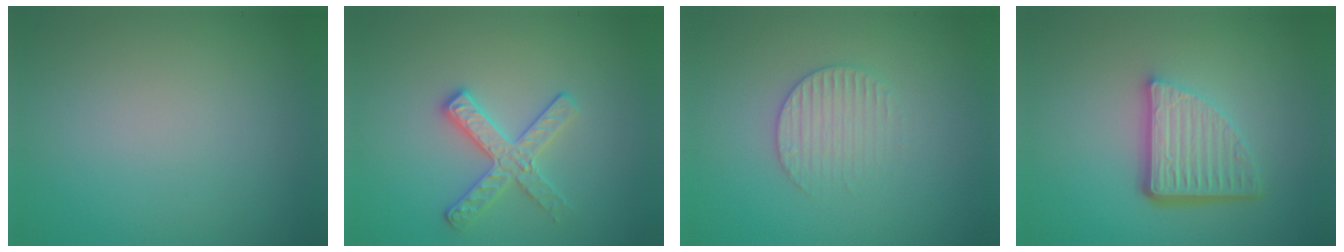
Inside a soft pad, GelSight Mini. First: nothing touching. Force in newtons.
{"total": 2.8, "press": 2.7, "slide": 0.5}
{"total": 2.5, "press": 2.5, "slide": 0.4}
{"total": 5.4, "press": 3.7, "slide": 3.9}